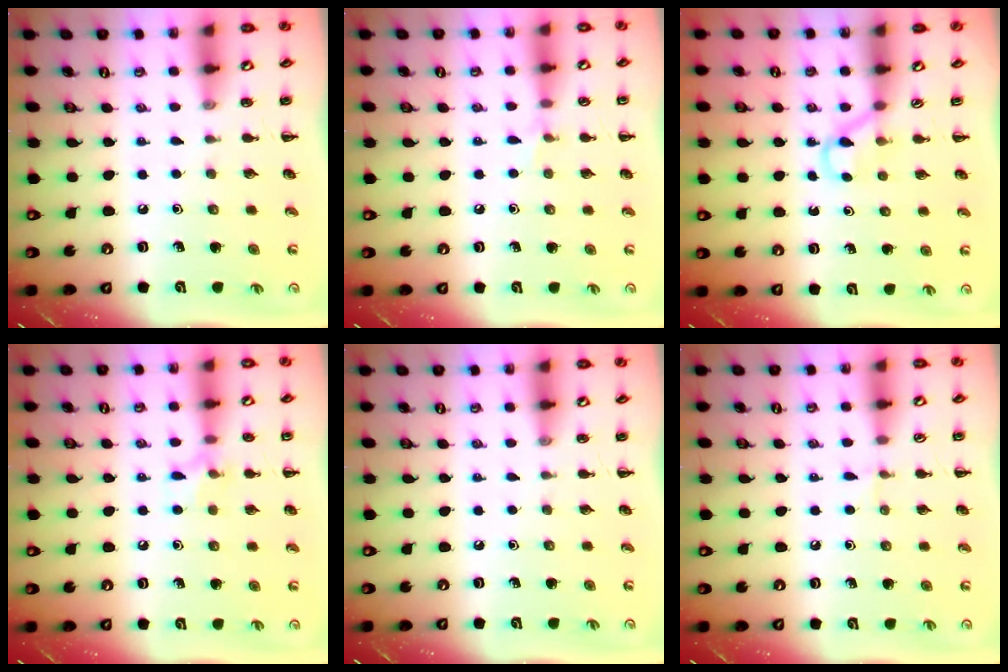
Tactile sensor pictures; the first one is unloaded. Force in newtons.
{"total": 3.7, "press": 3.4, "slide": 1.4}
{"total": 2.6, "press": 2.4, "slide": 0.9}
{"total": 7.0, "press": 6.8, "slide": 1.8}
{"total": 0.0}
{"total": 3.8, "press": 3.5, "slide": 1.3}